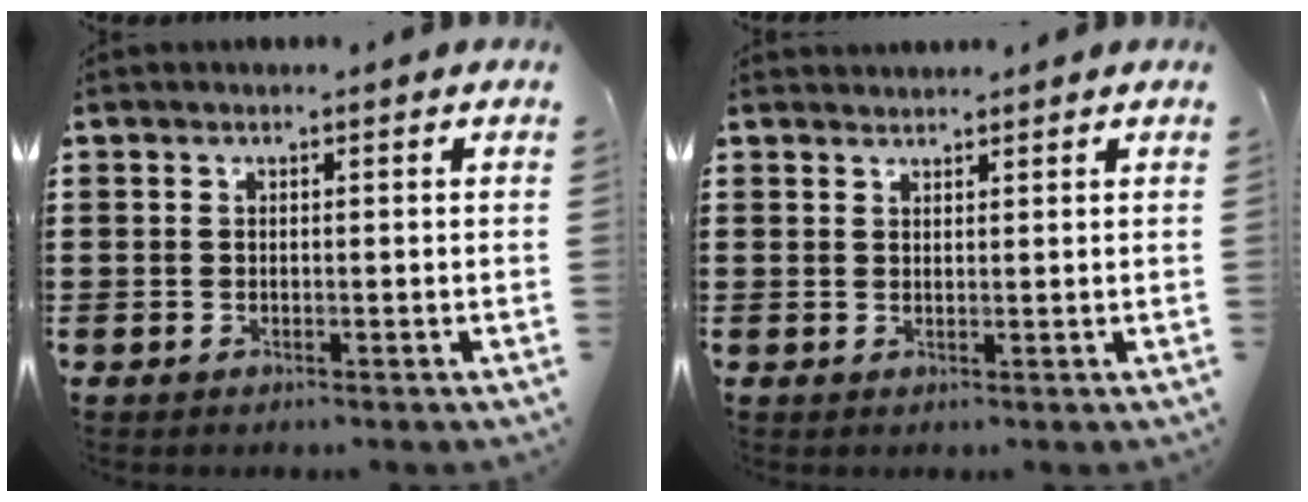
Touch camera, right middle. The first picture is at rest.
{"total": 1.3, "force": [1.3, 0.2, -0.1], "torque": [-0.002, 0.001, 0.026]}